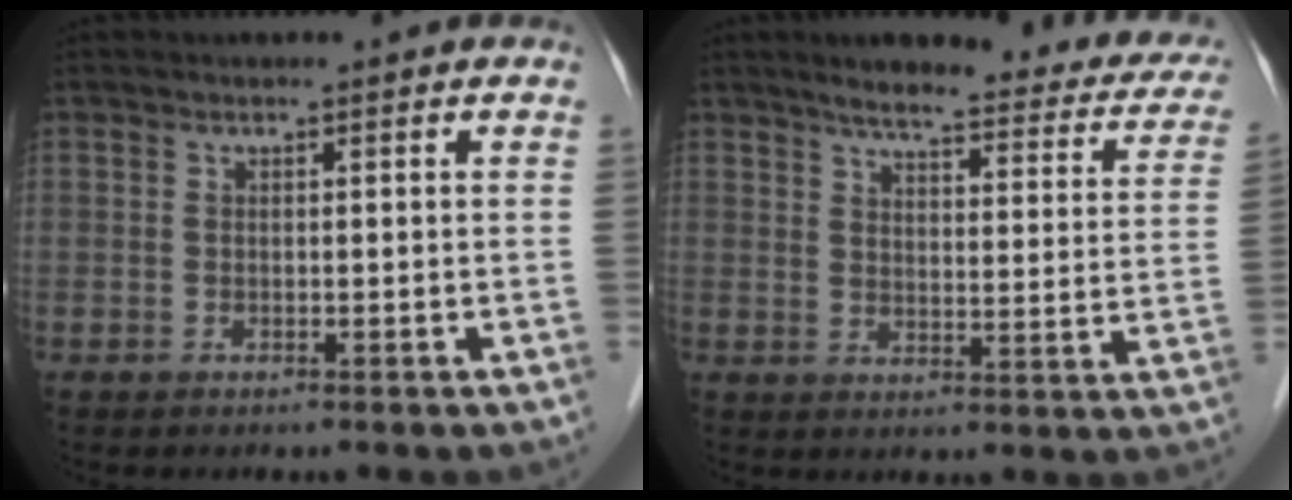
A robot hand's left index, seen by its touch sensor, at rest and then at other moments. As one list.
[{"total": 20.5, "force": [17.0, 4.6, 10.5], "torque": [-0.117, 0.002, 0.196]}]